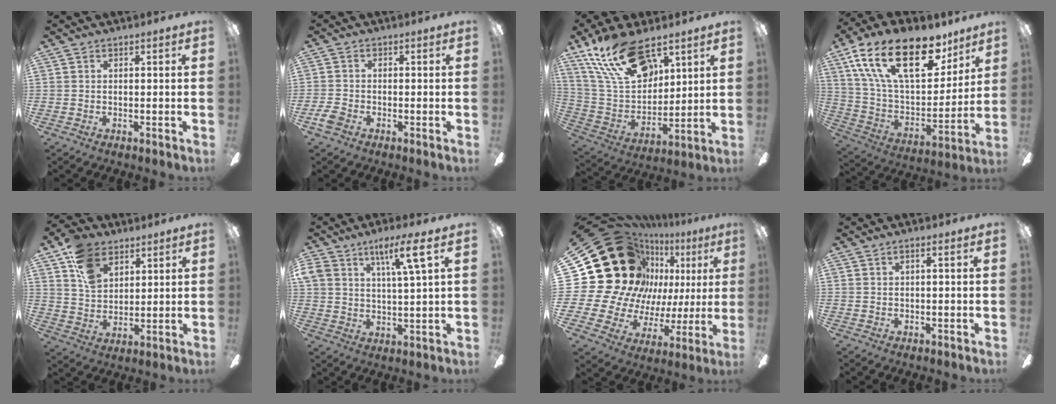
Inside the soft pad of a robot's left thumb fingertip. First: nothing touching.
{"total": 3.1, "force": [-1.8, 1.9, 1.8], "torque": [-0.045, 0.004, -0.037]}
{"total": 20.6, "force": [13.1, 10.5, 12.0], "torque": [-0.247, -0.056, 0.237]}
{"total": 26.6, "force": [14.7, 13.1, 17.9], "torque": [-0.320, -0.079, 0.254]}
{"total": 12.0, "force": [7.0, 7.8, 5.9], "torque": [-0.114, -0.013, 0.136]}
{"total": 9.2, "force": [5.4, 2.2, 7.2], "torque": [-0.134, -0.016, 0.092]}
{"total": 30.0, "force": [11.7, 22.2, 16.4], "torque": [-0.317, -0.101, 0.268]}
{"total": 1.0, "force": [0.1, 0.1, 1.0], "torque": [-0.018, 0.001, 0.000]}